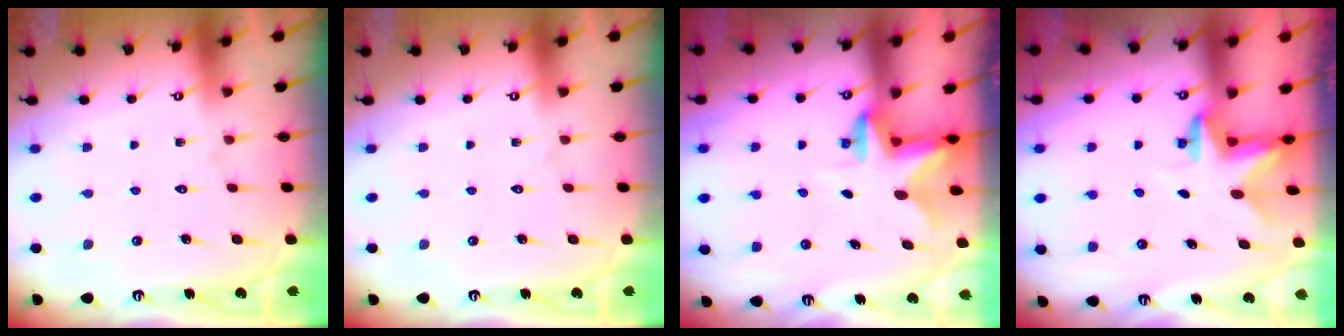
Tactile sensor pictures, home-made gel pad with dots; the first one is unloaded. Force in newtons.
{"total": 0.0}
{"total": 2.4, "press": 2.4, "slide": 0.4}
{"total": 2.4, "press": 2.3, "slide": 0.4}